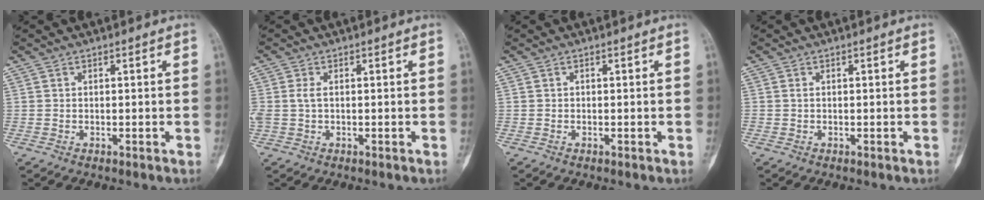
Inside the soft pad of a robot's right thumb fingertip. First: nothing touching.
{"total": 2.5, "force": [0.1, 1.4, 2.0], "torque": [-0.063, 0.005, 0.004]}
{"total": 0.0}
{"total": 0.0}